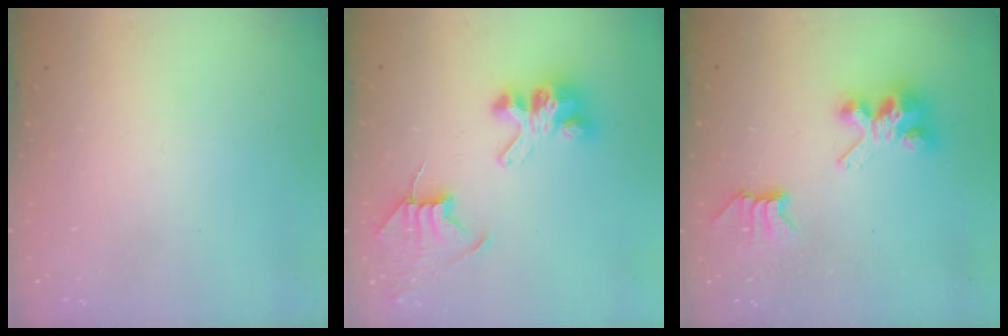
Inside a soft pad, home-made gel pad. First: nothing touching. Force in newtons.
{"total": 9.4, "press": 9.4, "slide": 0.7}
{"total": 7.6, "press": 7.6, "slide": 0.2}